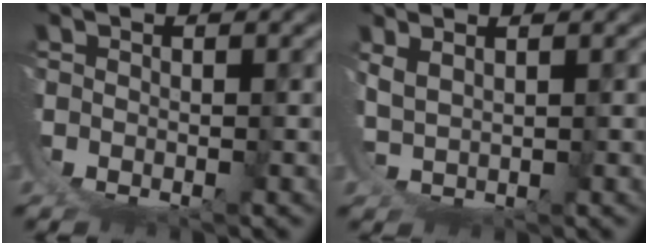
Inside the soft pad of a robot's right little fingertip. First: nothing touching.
{"total": 1.9, "force": [1.7, 0.2, 0.9], "torque": [-0.029, -0.005, 0.041]}